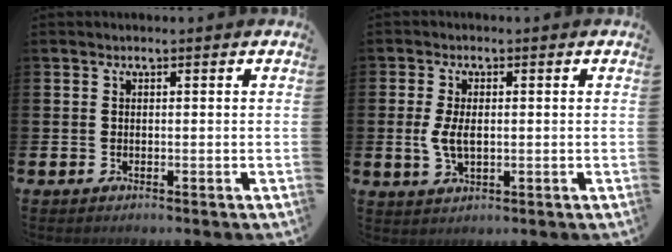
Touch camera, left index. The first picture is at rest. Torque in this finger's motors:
{"motor_torque": [0.48, -0.02, 0.11, 0.05]}